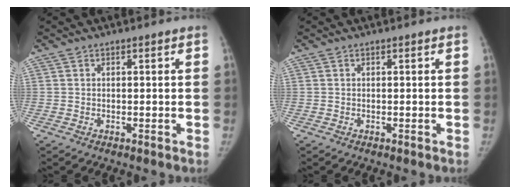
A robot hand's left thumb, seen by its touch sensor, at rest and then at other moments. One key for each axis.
{"total": 0.0}